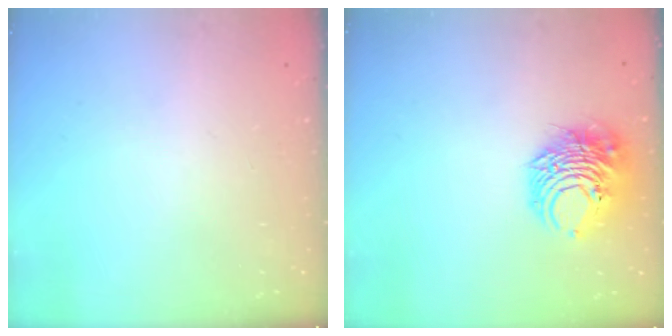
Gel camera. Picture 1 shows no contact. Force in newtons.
{"total": 10.3, "press": 10.2, "slide": 1.6}